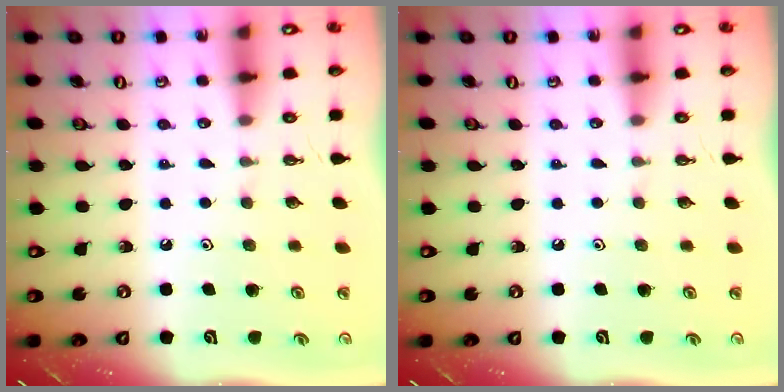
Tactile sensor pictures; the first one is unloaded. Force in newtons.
{"total": 0.0}